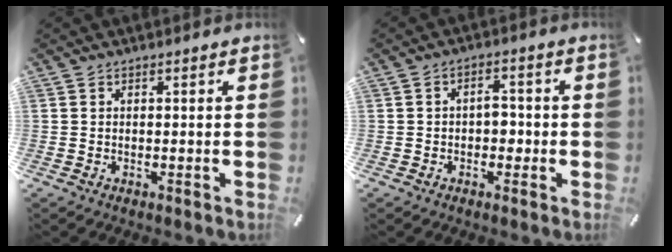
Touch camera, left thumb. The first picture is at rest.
{"total": 3.6, "force": [-0.6, 2.4, 2.6], "torque": [-0.040, 0.007, -0.016]}